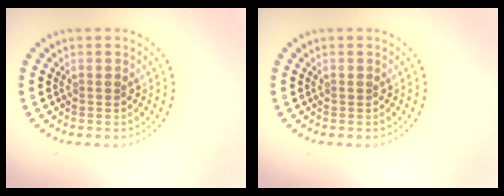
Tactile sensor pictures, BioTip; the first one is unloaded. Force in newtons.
{"total": 0.0}